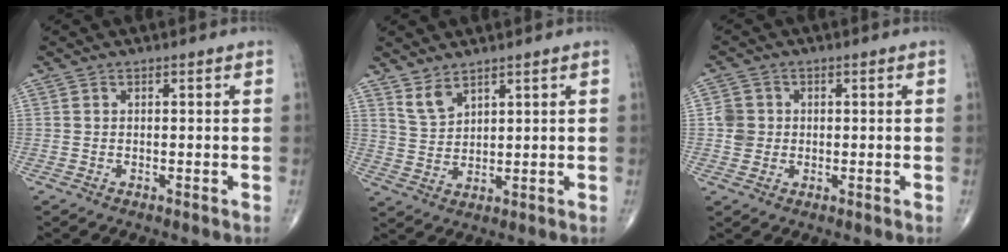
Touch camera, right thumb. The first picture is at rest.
{"total": 3.9, "force": [3.2, 1.3, 1.8], "torque": [-0.032, -0.024, 0.071]}
{"total": 3.7, "force": [0.1, 3.5, 1.2], "torque": [-0.004, 0.004, 0.001]}